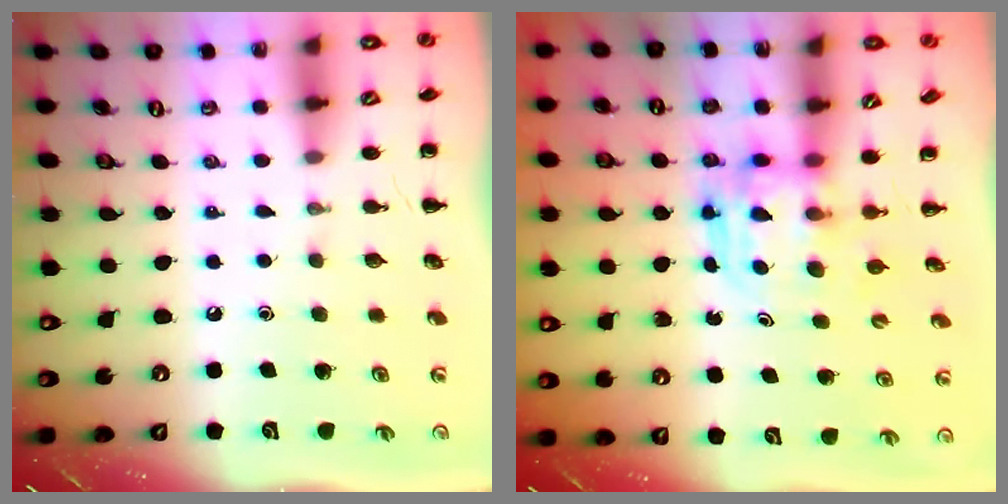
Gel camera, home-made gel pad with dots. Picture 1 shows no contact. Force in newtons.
{"total": 3.8, "press": 3.8, "slide": 0.2}